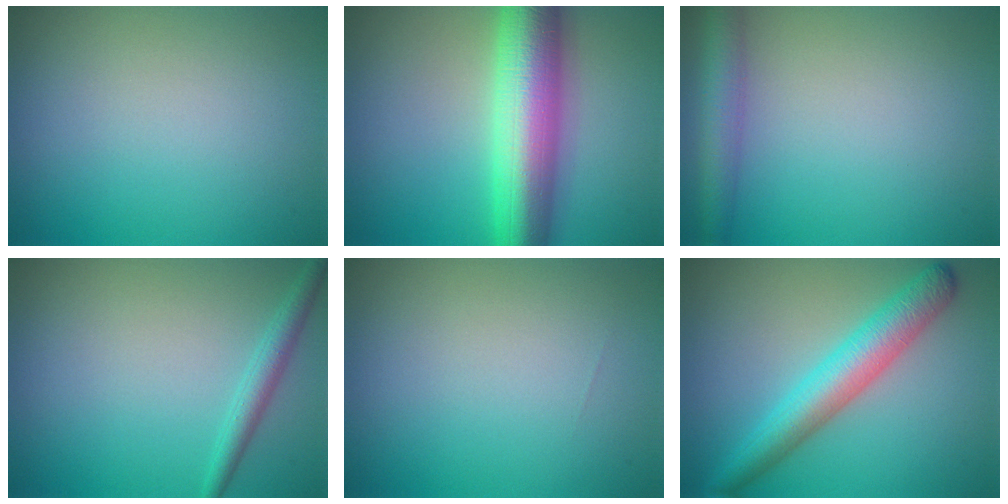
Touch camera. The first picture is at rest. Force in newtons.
{"total": 10.7, "press": 10.7, "slide": 0.1}
{"total": 3.1, "press": 3.1, "slide": 0.2}
{"total": 2.0, "press": 2.0, "slide": 0.1}
{"total": 0.0}
{"total": 5.0, "press": 5.0, "slide": 0.1}